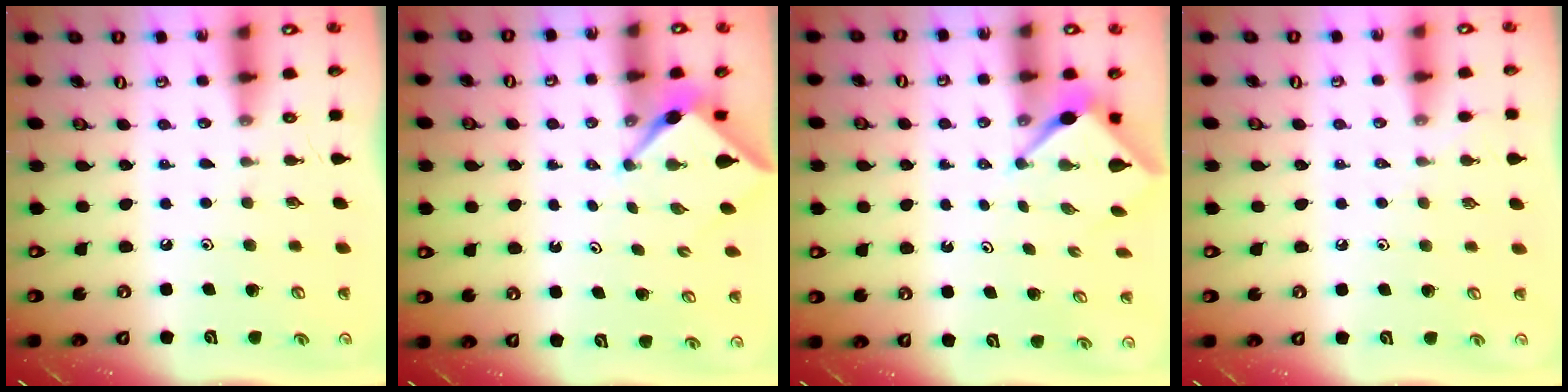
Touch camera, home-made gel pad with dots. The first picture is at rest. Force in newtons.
{"total": 3.0, "press": 3.0, "slide": 0.3}
{"total": 2.7, "press": 2.7, "slide": 0.1}
{"total": 1.8, "press": 1.7, "slide": 0.4}